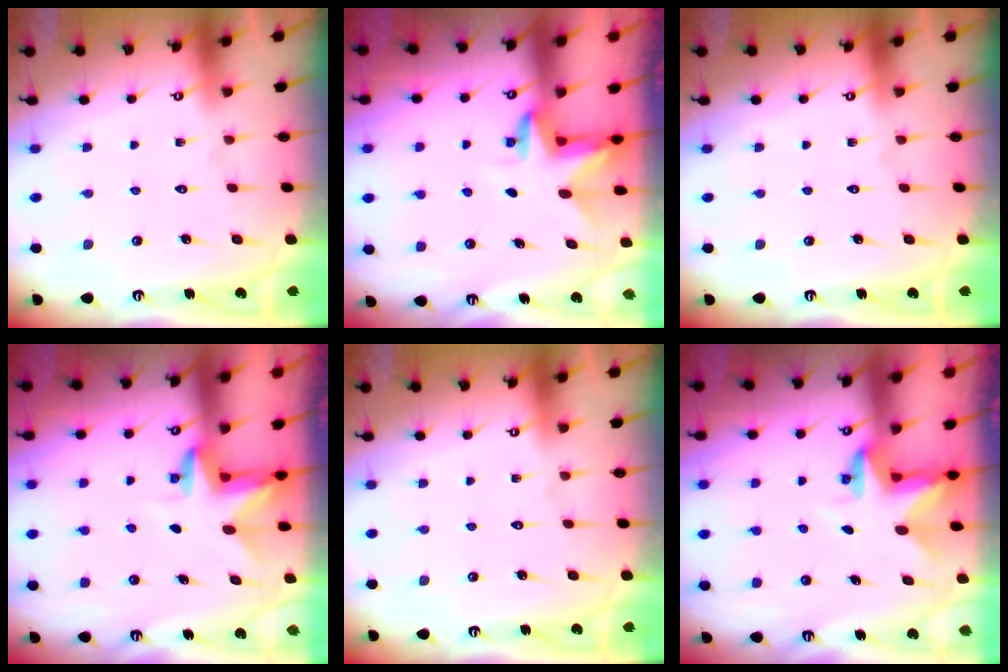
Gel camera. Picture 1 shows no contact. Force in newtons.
{"total": 3.4, "press": 3.4, "slide": 0.2}
{"total": 0.0}
{"total": 3.4, "press": 3.4, "slide": 0.2}
{"total": 0.0}
{"total": 2.8, "press": 2.8, "slide": 0.2}